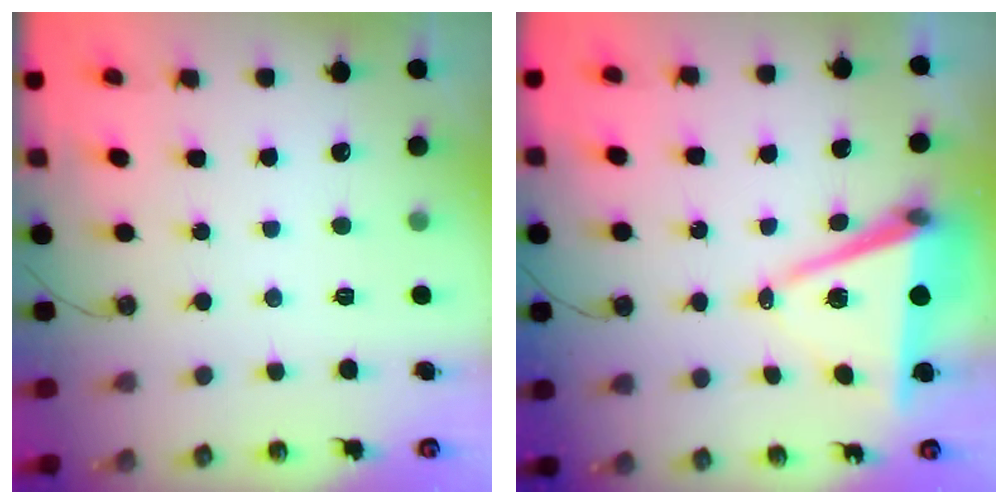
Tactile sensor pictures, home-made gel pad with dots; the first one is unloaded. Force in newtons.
{"total": 9.5, "press": 8.6, "slide": 3.9}